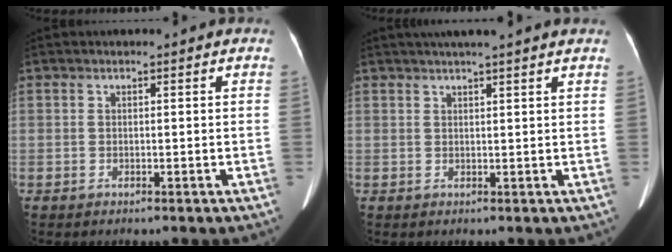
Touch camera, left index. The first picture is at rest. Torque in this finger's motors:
{"motor_torque": [0.30, -0.37, 0.02, 0.07]}